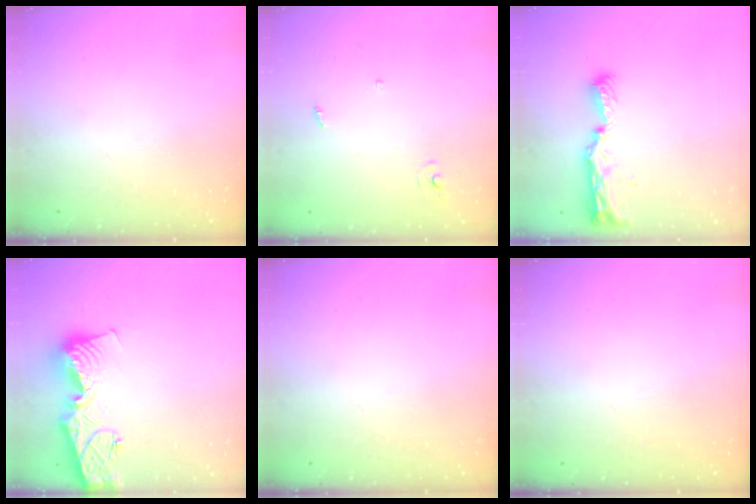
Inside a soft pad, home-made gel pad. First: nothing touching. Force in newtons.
{"total": 2.4, "press": 2.4, "slide": 0.2}
{"total": 11.2, "press": 9.8, "slide": 5.4}
{"total": 13.6, "press": 13.5, "slide": 1.5}
{"total": 0.0}
{"total": 0.0}